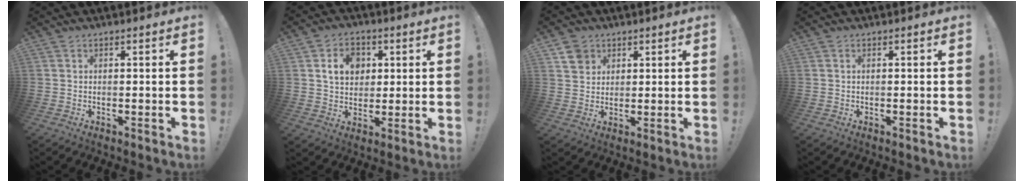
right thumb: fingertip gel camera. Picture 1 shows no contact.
{"total": 10.0, "force": [3.4, 8.2, 4.7], "torque": [-0.068, -0.005, 0.066]}
{"total": 5.7, "force": [3.4, 4.5, 1.0], "torque": [-0.006, -0.018, 0.064]}
{"total": 0.0}